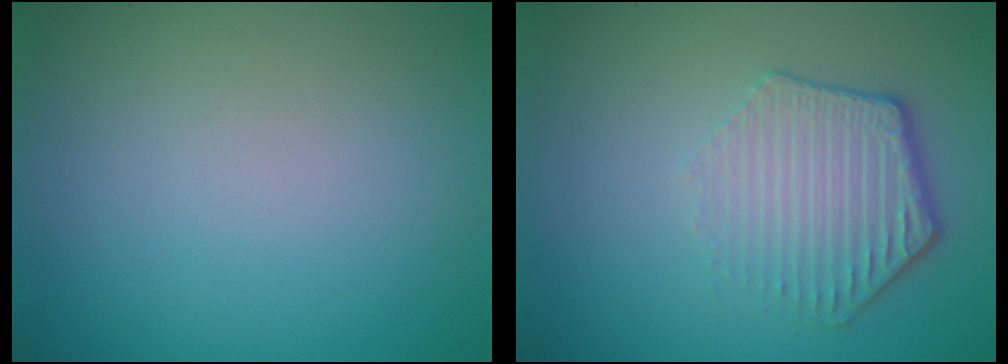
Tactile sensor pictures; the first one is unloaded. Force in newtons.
{"total": 4.1, "press": 3.1, "slide": 2.6}